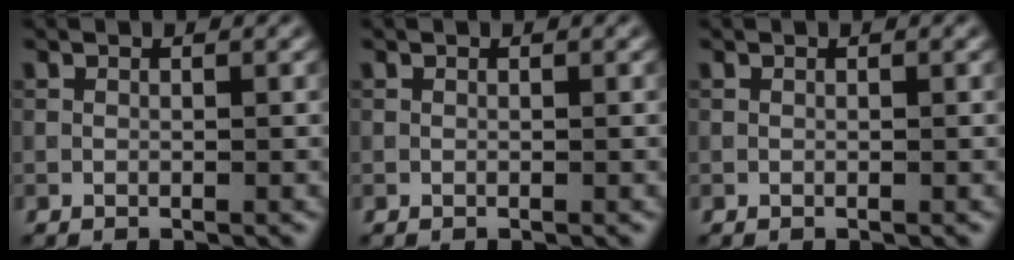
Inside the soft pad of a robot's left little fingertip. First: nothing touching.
{"total": 0.0}
{"total": 0.0}